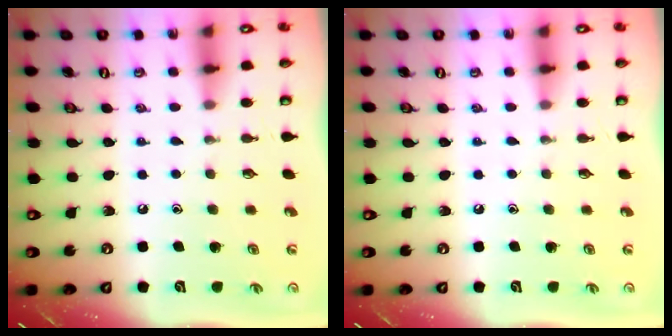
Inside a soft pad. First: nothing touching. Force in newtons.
{"total": 0.0}